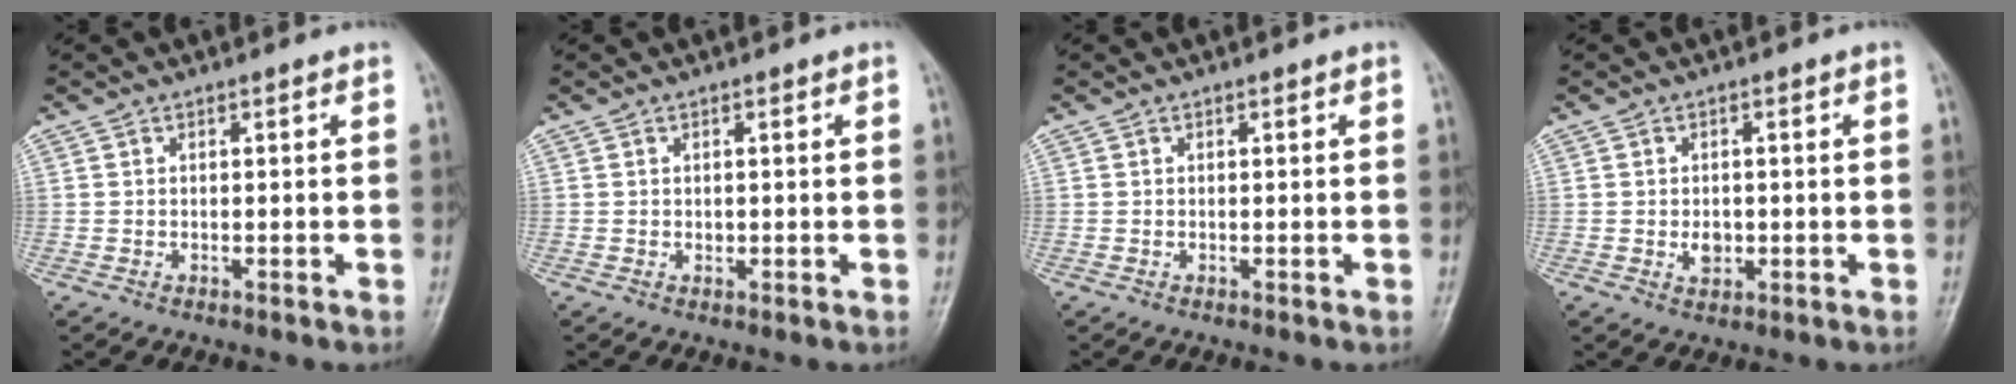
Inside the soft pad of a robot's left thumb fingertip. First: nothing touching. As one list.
[{"total": 0.8, "force": [0.1, 0.7, 0.3], "torque": [0.000, 0.001, 0.000]}, {"total": 0.0}, {"total": 2.8, "force": [-0.3, 2.2, 1.8], "torque": [-0.018, 0.000, -0.004]}]